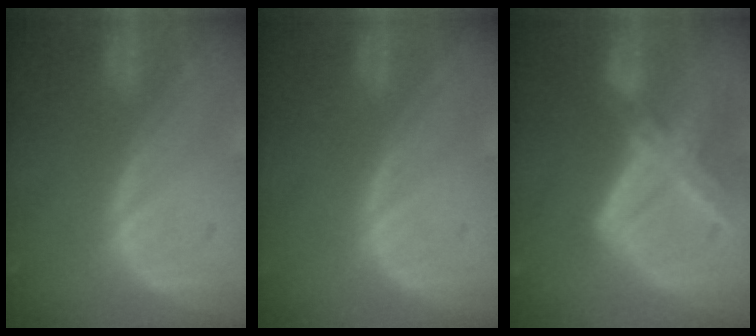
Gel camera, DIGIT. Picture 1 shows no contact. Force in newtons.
{"total": 0.0}
{"total": 8.2, "press": 7.1, "slide": 4.1}